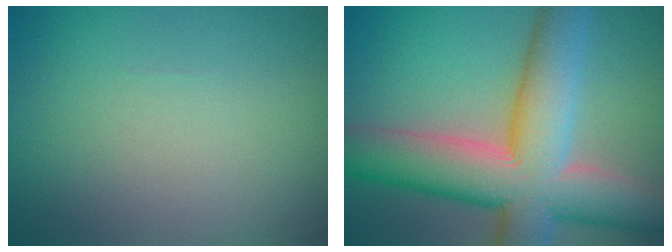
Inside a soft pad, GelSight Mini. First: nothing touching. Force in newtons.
{"total": 12.4, "press": 12.3, "slide": 1.1}